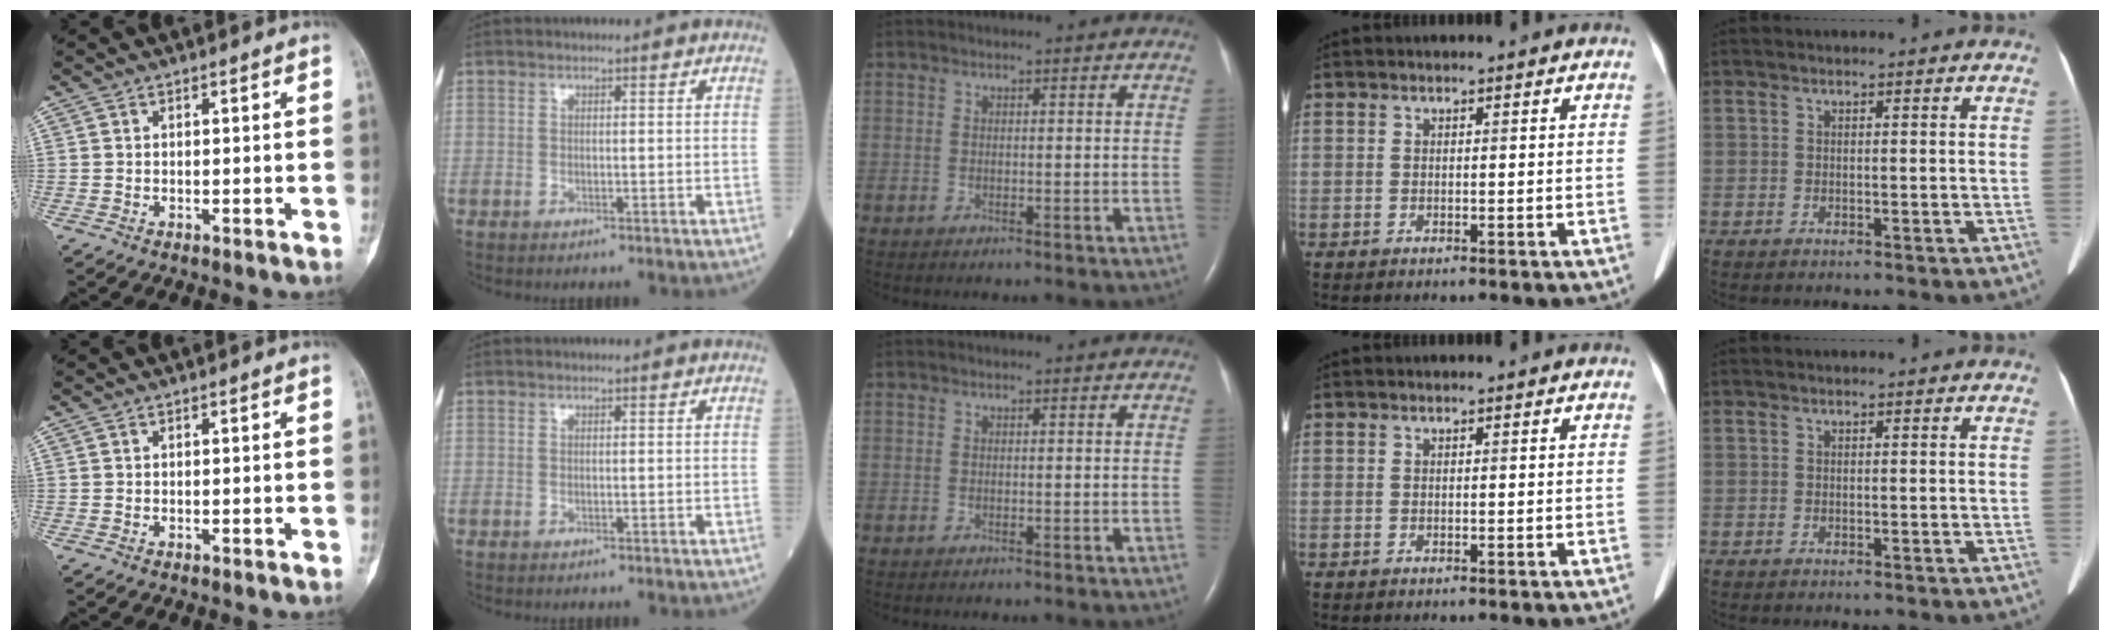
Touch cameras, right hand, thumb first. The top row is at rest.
{}